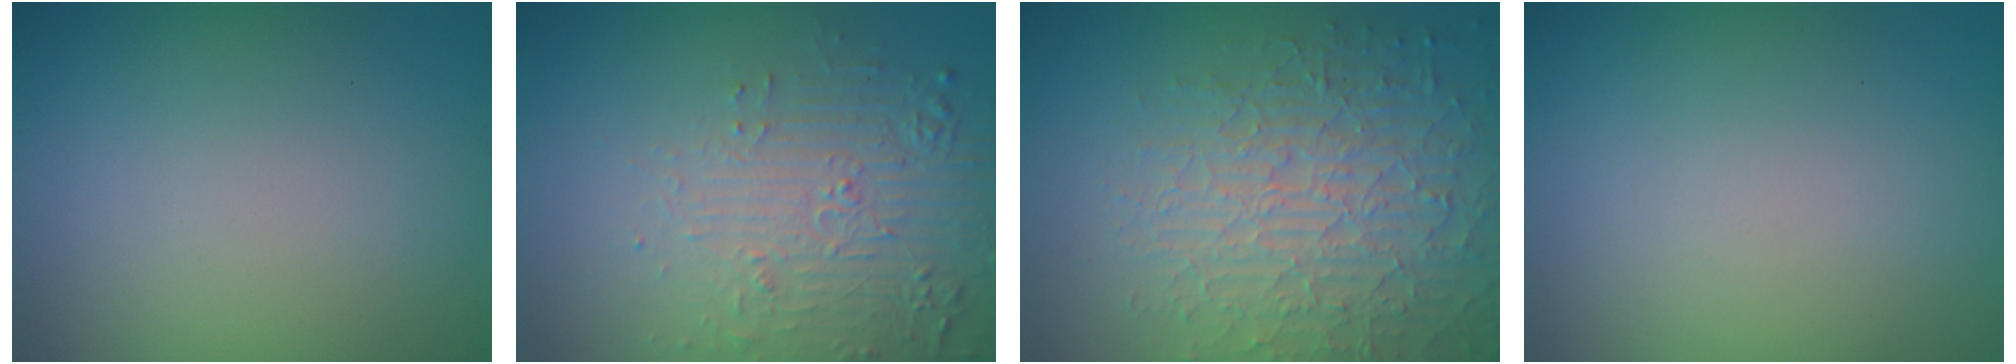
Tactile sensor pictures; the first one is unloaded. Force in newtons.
{"total": 5.7, "press": 3.7, "slide": 4.4}
{"total": 6.6, "press": 5.1, "slide": 4.2}
{"total": 0.0}